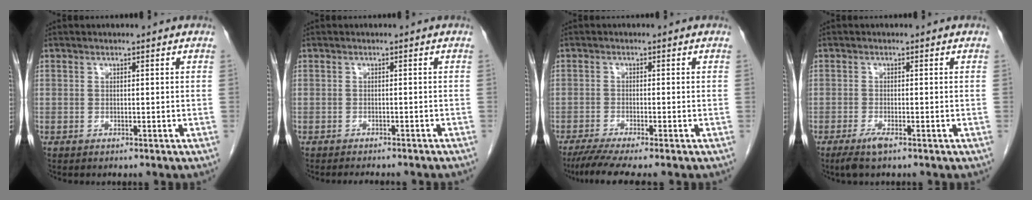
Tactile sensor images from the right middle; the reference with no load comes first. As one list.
[{"total": 5.6, "force": [-5.0, 0.9, 2.5], "torque": [-0.028, -0.004, -0.059]}, {"total": 6.0, "force": [-4.8, -0.5, 3.6], "torque": [-0.059, -0.019, -0.081]}, {"total": 2.5, "force": [-1.6, 0.2, 1.9], "torque": [-0.042, -0.006, -0.031]}]